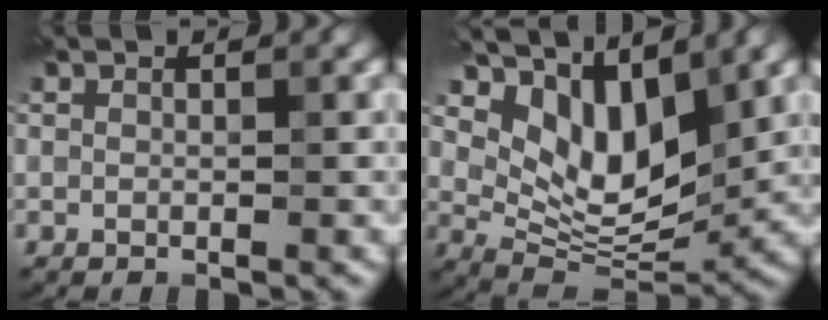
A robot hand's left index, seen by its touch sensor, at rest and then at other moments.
{"total": 7.4, "force": [4.2, 3.9, 4.7], "torque": [-0.086, -0.016, 0.075]}